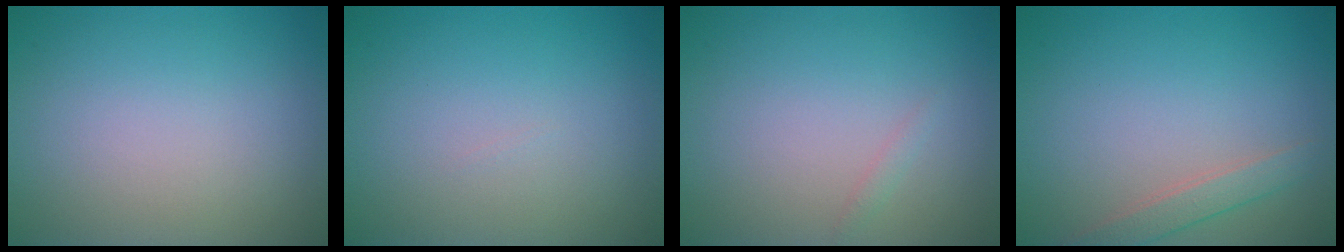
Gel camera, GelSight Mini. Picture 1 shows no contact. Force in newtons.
{"total": 0.0}
{"total": 0.6, "press": 0.6, "slide": 0.1}
{"total": 1.8, "press": 1.8, "slide": 0.1}